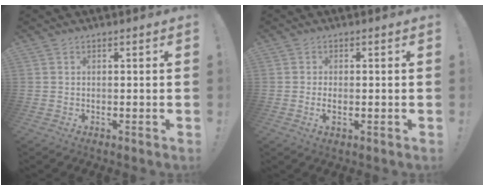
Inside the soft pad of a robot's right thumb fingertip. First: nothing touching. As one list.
[{"total": 2.0, "force": [-0.4, 0.9, 1.7], "torque": [-0.028, 0.001, -0.006]}]